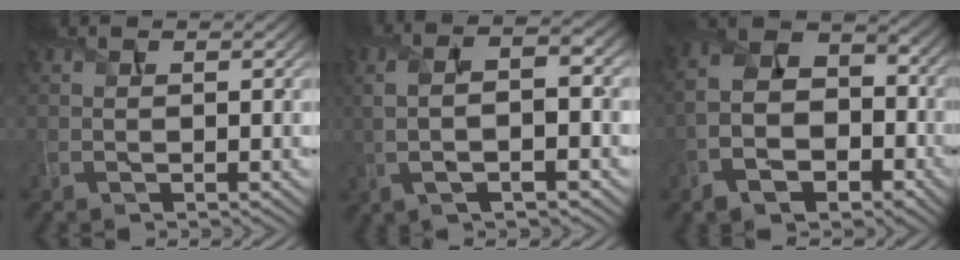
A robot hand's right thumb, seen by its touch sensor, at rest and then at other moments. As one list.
[{"total": 7.0, "force": [-0.3, 2.1, 6.7], "torque": [-0.136, 0.009, -0.009]}, {"total": 10.5, "force": [-4.3, 7.2, 6.3], "torque": [-0.142, -0.029, -0.088]}]